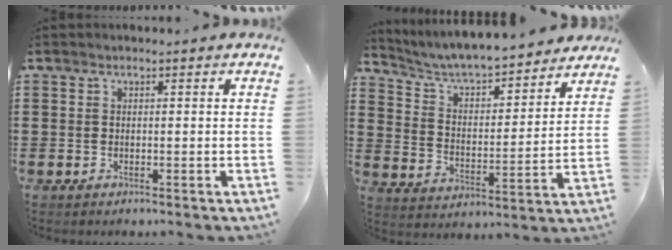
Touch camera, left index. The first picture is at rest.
{"total": 5.6, "force": [5.2, 0.8, 1.9], "torque": [-0.062, -0.039, 0.084]}